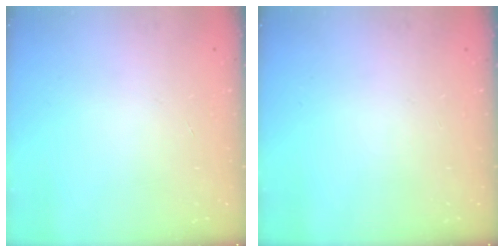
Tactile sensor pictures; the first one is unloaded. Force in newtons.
{"total": 0.0}